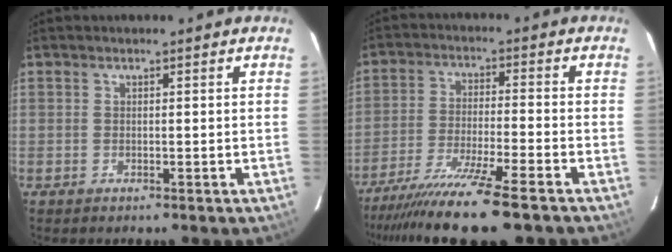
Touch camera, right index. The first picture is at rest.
{"total": 13.4, "force": [-10.7, -1.1, 8.0], "torque": [-0.134, -0.041, -0.175]}